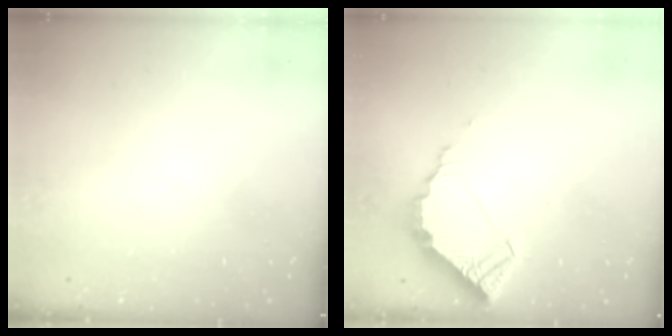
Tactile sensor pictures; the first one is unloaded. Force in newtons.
{"total": 5.8, "press": 5.8, "slide": 0.3}